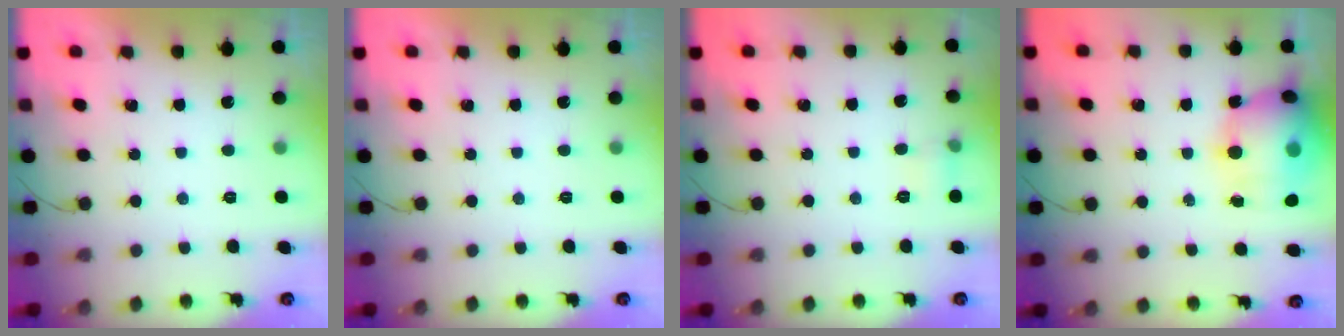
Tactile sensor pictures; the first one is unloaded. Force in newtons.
{"total": 0.0}
{"total": 4.7, "press": 4.4, "slide": 1.7}
{"total": 18.4, "press": 16.7, "slide": 7.8}